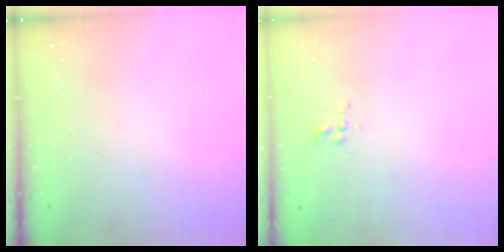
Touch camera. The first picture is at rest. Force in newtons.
{"total": 2.3, "press": 2.0, "slide": 1.1}